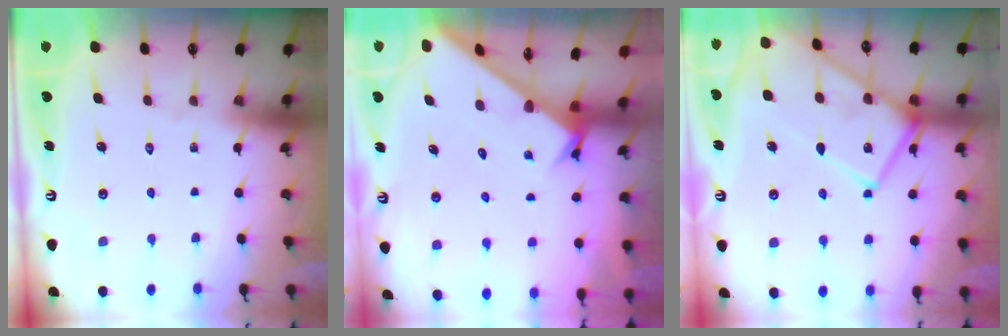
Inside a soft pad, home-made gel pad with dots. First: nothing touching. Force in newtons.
{"total": 2.6, "press": 2.6, "slide": 0.2}
{"total": 15.9, "press": 15.9, "slide": 1.4}